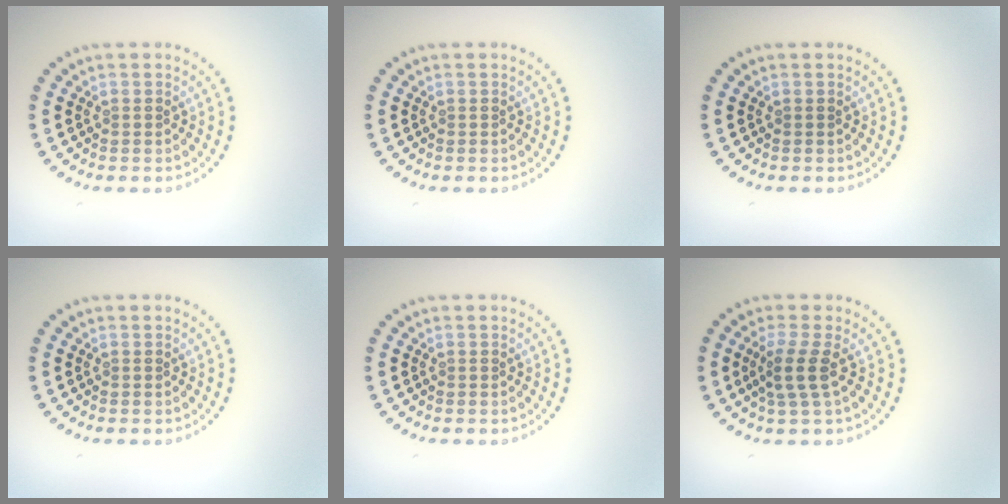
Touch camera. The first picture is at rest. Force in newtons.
{"total": 0.0}
{"total": 0.0}
{"total": 0.0}
{"total": 0.0}
{"total": 2.6, "press": 2.0, "slide": 1.6}